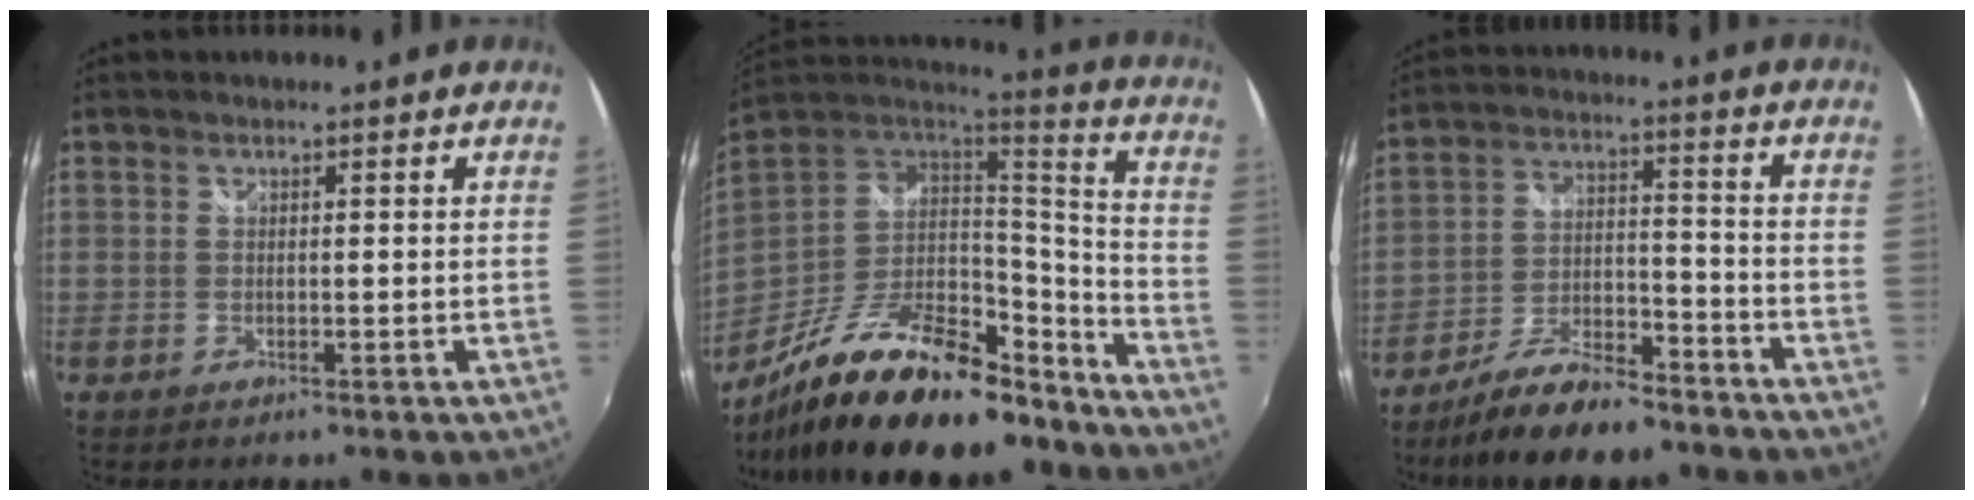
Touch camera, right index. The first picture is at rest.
{"total": 29.2, "force": [-21.3, 10.4, 17.0], "torque": [-0.294, -0.009, -0.332]}
{"total": 13.8, "force": [-11.1, 4.2, 7.0], "torque": [-0.142, 0.002, -0.187]}